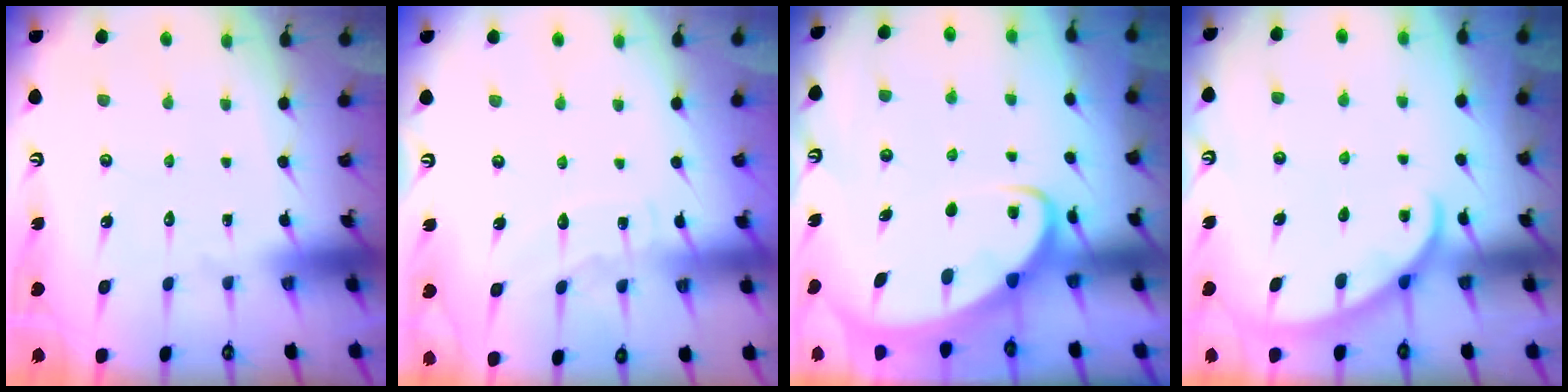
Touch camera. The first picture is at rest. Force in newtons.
{"total": 5.0, "press": 4.9, "slide": 0.4}
{"total": 3.8, "press": 3.8, "slide": 0.3}
{"total": 1.9, "press": 1.9, "slide": 0.2}